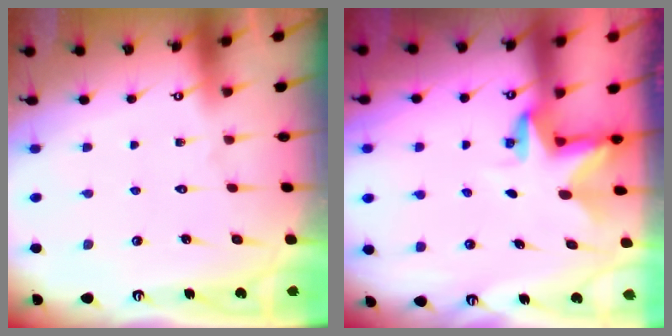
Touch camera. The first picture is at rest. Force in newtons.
{"total": 2.8, "press": 2.8, "slide": 0.2}